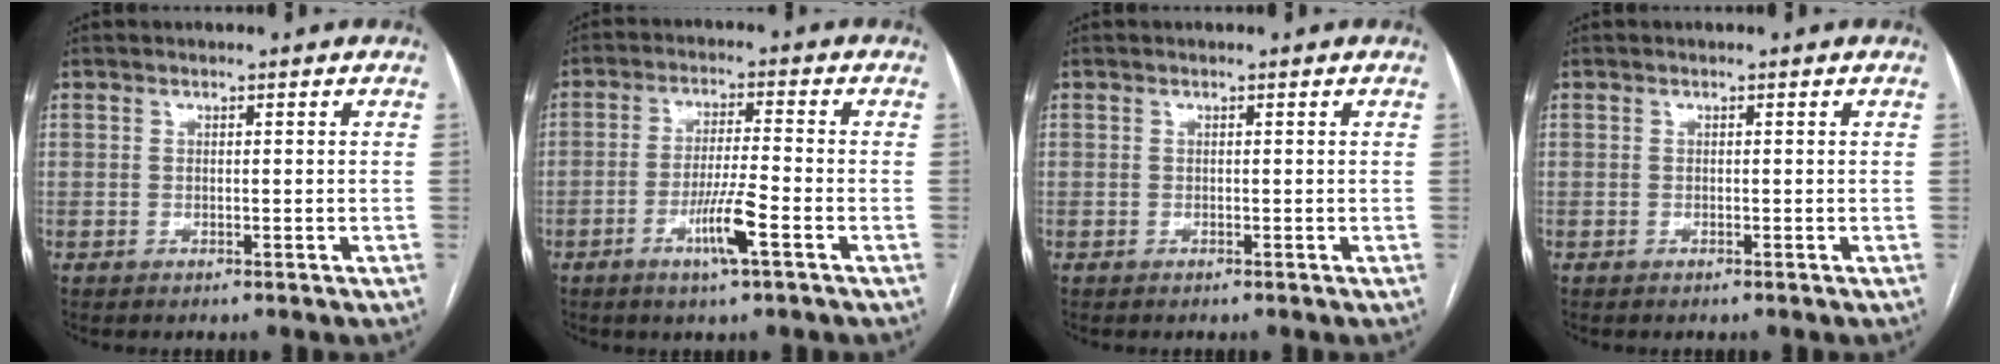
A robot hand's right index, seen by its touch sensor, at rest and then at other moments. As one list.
[{"total": 6.5, "force": [-2.9, -0.2, 5.8], "torque": [-0.111, -0.006, -0.054]}, {"total": 0.0}, {"total": 0.0}]